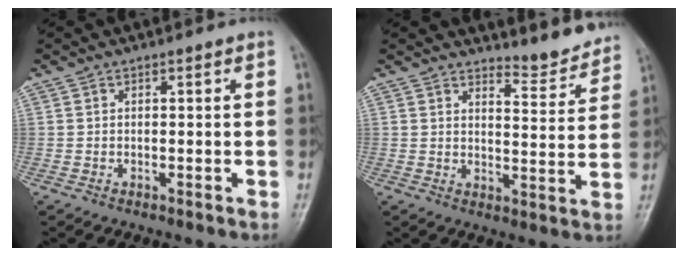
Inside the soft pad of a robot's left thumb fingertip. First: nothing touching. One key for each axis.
{"total": 6.3, "fx": 6.2, "fy": 0.9, "fz": 0.7, "tx": -0.001, "ty": -0.065, "tz": 0.086}